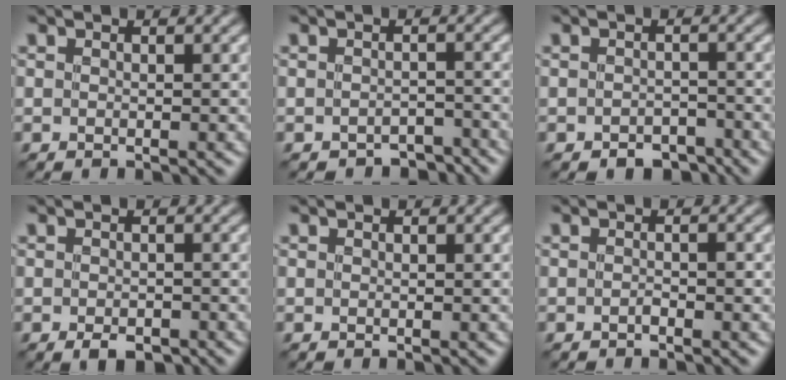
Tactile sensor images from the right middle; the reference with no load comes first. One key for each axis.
{"total": 2.3, "fx": -2.0, "fy": 0.9, "fz": 0.5, "tx": 0.000, "ty": 0.003, "tz": -0.026}
{"total": 2.1, "fx": -1.6, "fy": 1.2, "fz": 0.8, "tx": -0.009, "ty": 0.001, "tz": -0.025}
{"total": 2.0, "fx": -1.3, "fy": 0.9, "fz": 1.2, "tx": -0.019, "ty": -0.005, "tz": -0.021}
{"total": 0.0}
{"total": 0.7, "fx": -0.4, "fy": 0.1, "fz": 0.5, "tx": -0.009, "ty": 0.003, "tz": -0.008}